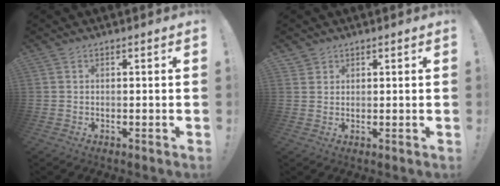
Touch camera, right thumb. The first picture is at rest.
{"total": 1.6, "force": [1.3, 0.8, 0.1], "torque": [-0.005, -0.007, 0.025]}